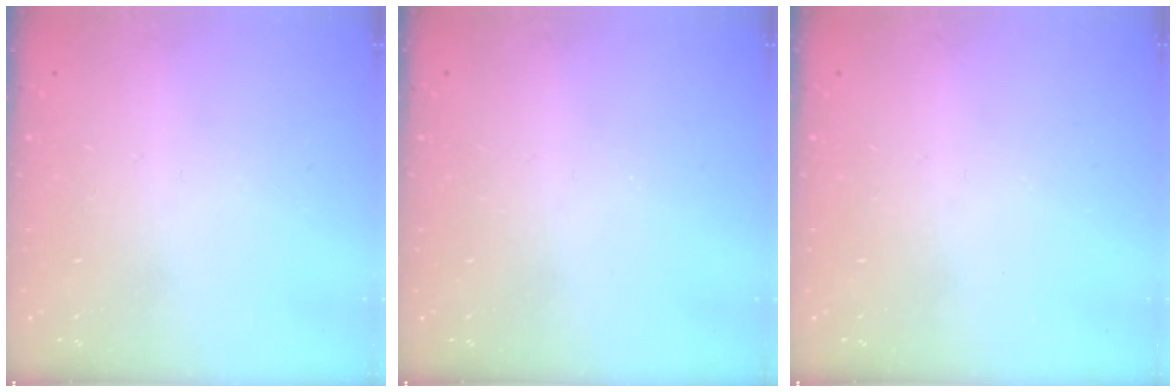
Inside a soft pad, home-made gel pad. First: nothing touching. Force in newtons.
{"total": 0.0}
{"total": 0.0}